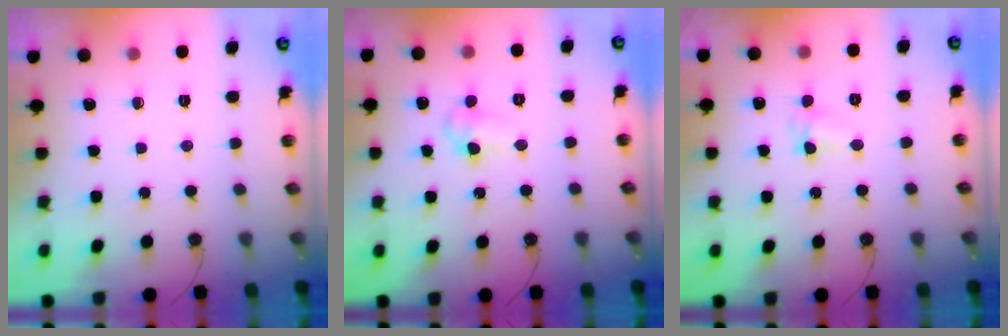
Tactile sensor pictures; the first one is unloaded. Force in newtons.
{"total": 5.3, "press": 5.1, "slide": 1.5}
{"total": 5.8, "press": 4.7, "slide": 3.4}